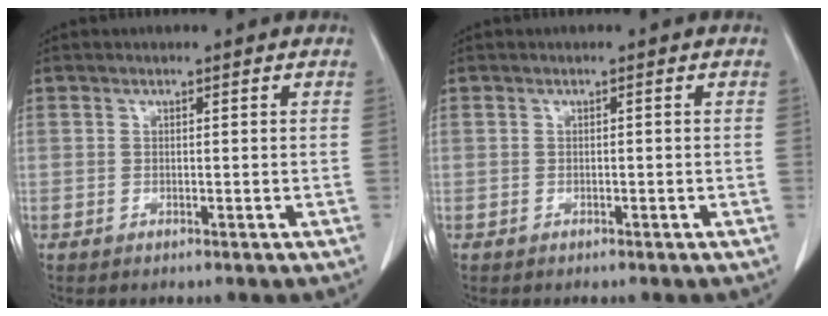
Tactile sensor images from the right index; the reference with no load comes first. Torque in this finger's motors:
{"motor_torque": [0.00, 0.00, 0.00, 0.00]}